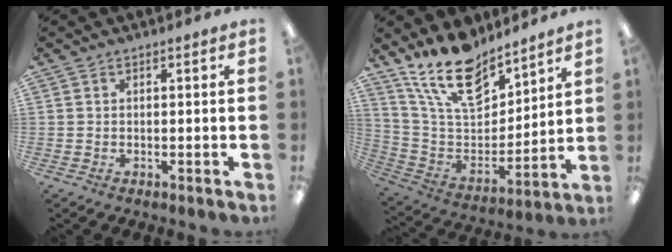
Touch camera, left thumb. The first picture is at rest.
{"total": 18.1, "force": [13.8, 7.9, 8.6], "torque": [-0.175, -0.080, 0.252]}